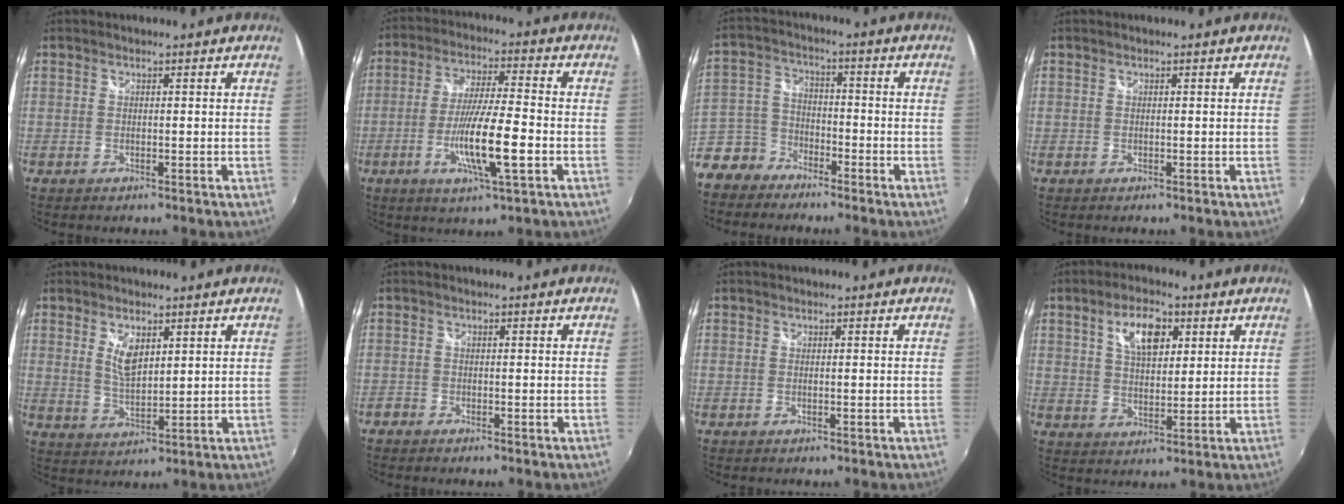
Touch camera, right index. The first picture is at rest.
{"total": 11.8, "force": [-3.9, 1.1, 11.1], "torque": [-0.210, -0.012, -0.069]}
{"total": 11.5, "force": [-7.8, 7.5, 3.7], "torque": [-0.114, 0.014, -0.152]}
{"total": 0.0}
{"total": 5.3, "force": [2.2, 2.5, 4.1], "torque": [-0.070, -0.004, 0.044]}
{"total": 1.3, "force": [-1.1, 0.7, 0.3], "torque": [-0.012, -0.003, -0.024]}
{"total": 0.5, "force": [-0.2, 0.0, 0.5], "torque": [-0.009, 0.001, -0.004]}
{"total": 8.5, "force": [3.6, 4.2, 6.4], "torque": [-0.109, 0.019, 0.064]}